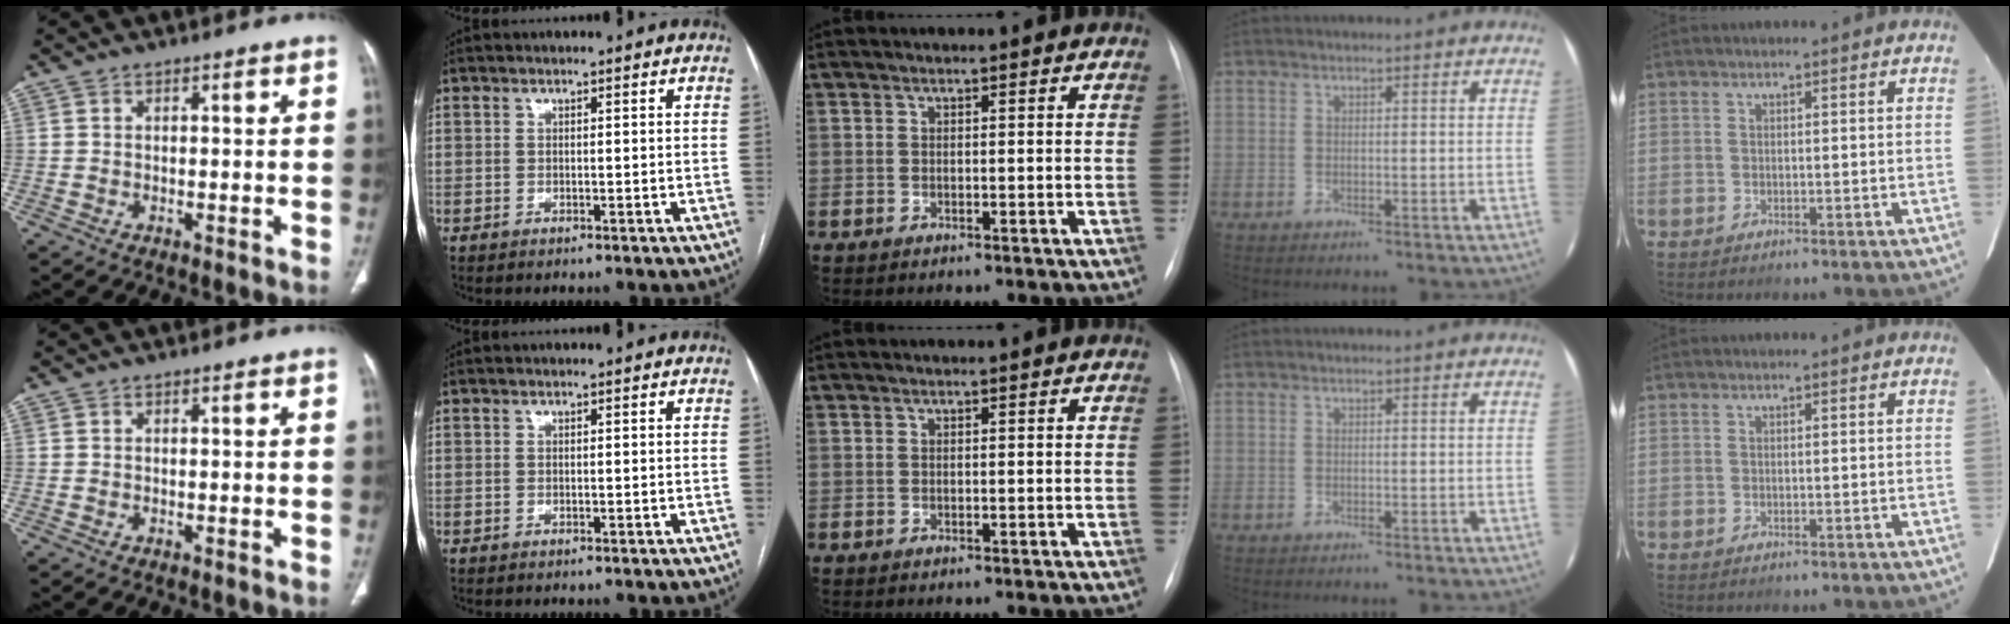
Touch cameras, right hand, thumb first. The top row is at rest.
{}